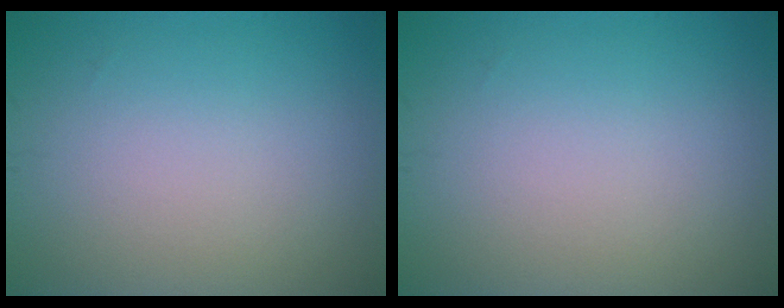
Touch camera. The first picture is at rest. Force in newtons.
{"total": 0.0}